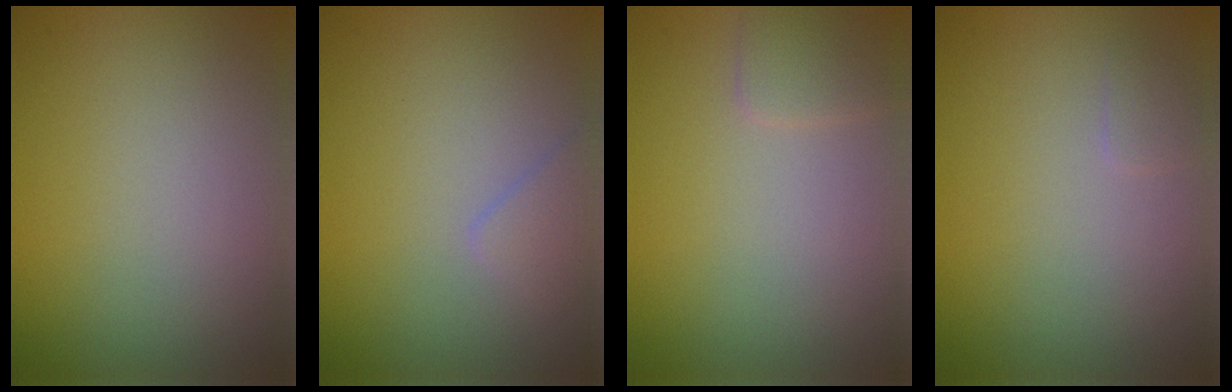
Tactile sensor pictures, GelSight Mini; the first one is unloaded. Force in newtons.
{"total": 1.2, "press": 1.2, "slide": 0.1}
{"total": 1.5, "press": 1.5, "slide": 0.1}
{"total": 0.7, "press": 0.7, "slide": 0.0}